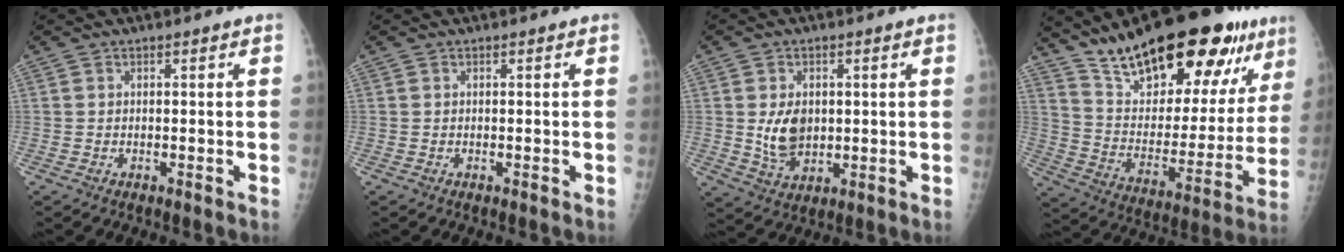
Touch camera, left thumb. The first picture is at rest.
{"total": 0.0}
{"total": 7.3, "force": [0.6, 5.2, 5.0], "torque": [-0.069, -0.012, 0.022]}
{"total": 29.2, "force": [19.5, 10.6, 19.0], "torque": [-0.257, -0.069, 0.312]}